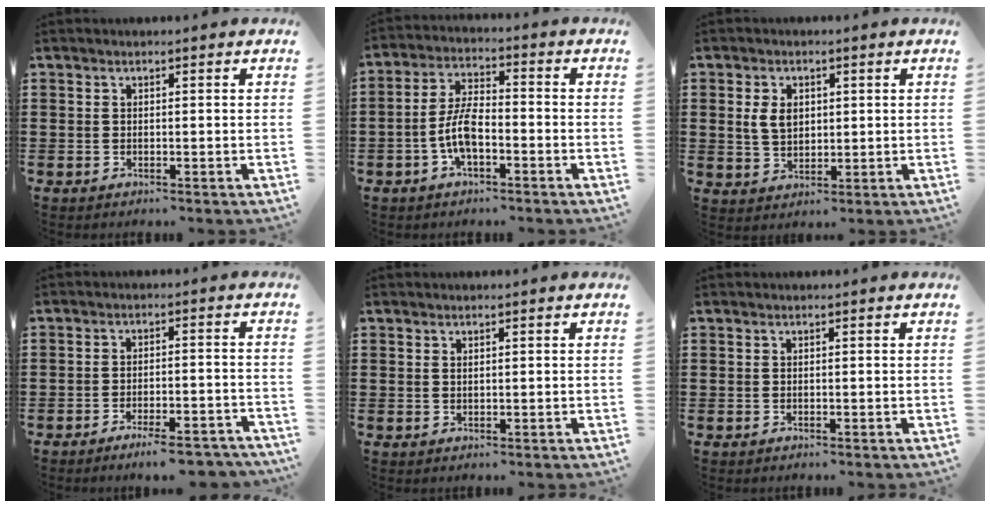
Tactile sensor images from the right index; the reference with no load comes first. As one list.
[{"total": 6.8, "force": [-2.5, 2.8, 5.7], "torque": [-0.138, -0.002, -0.056]}, {"total": 4.3, "force": [0.9, 3.0, 3.0], "torque": [-0.074, 0.008, 0.012]}, {"total": 4.8, "force": [-4.1, 0.3, 2.4], "torque": [-0.037, -0.004, -0.074]}, {"total": 0.5, "force": [0.4, 0.3, 0.3], "torque": [-0.006, 0.001, 0.007]}, {"total": 0.0}]